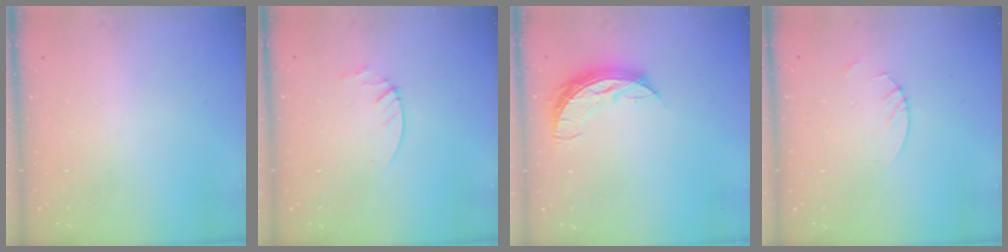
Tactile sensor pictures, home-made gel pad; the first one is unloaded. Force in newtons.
{"total": 1.9, "press": 1.9, "slide": 0.2}
{"total": 8.1, "press": 8.0, "slide": 0.6}
{"total": 1.8, "press": 1.8, "slide": 0.2}